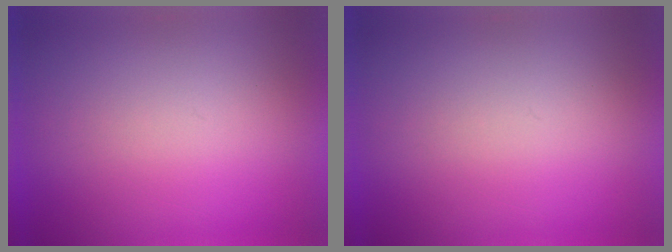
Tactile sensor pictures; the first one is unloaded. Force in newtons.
{"total": 0.0}